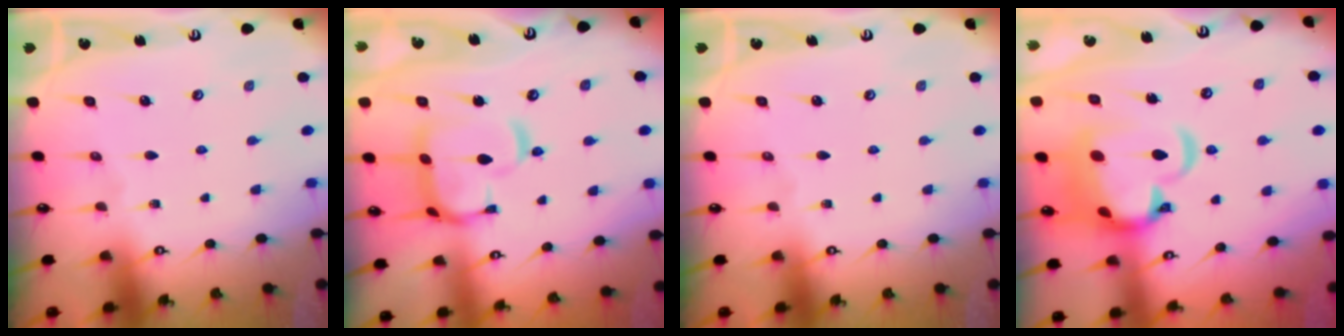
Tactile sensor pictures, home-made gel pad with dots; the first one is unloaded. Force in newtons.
{"total": 10.0, "press": 9.9, "slide": 1.3}
{"total": 0.0}
{"total": 12.0, "press": 11.9, "slide": 1.9}